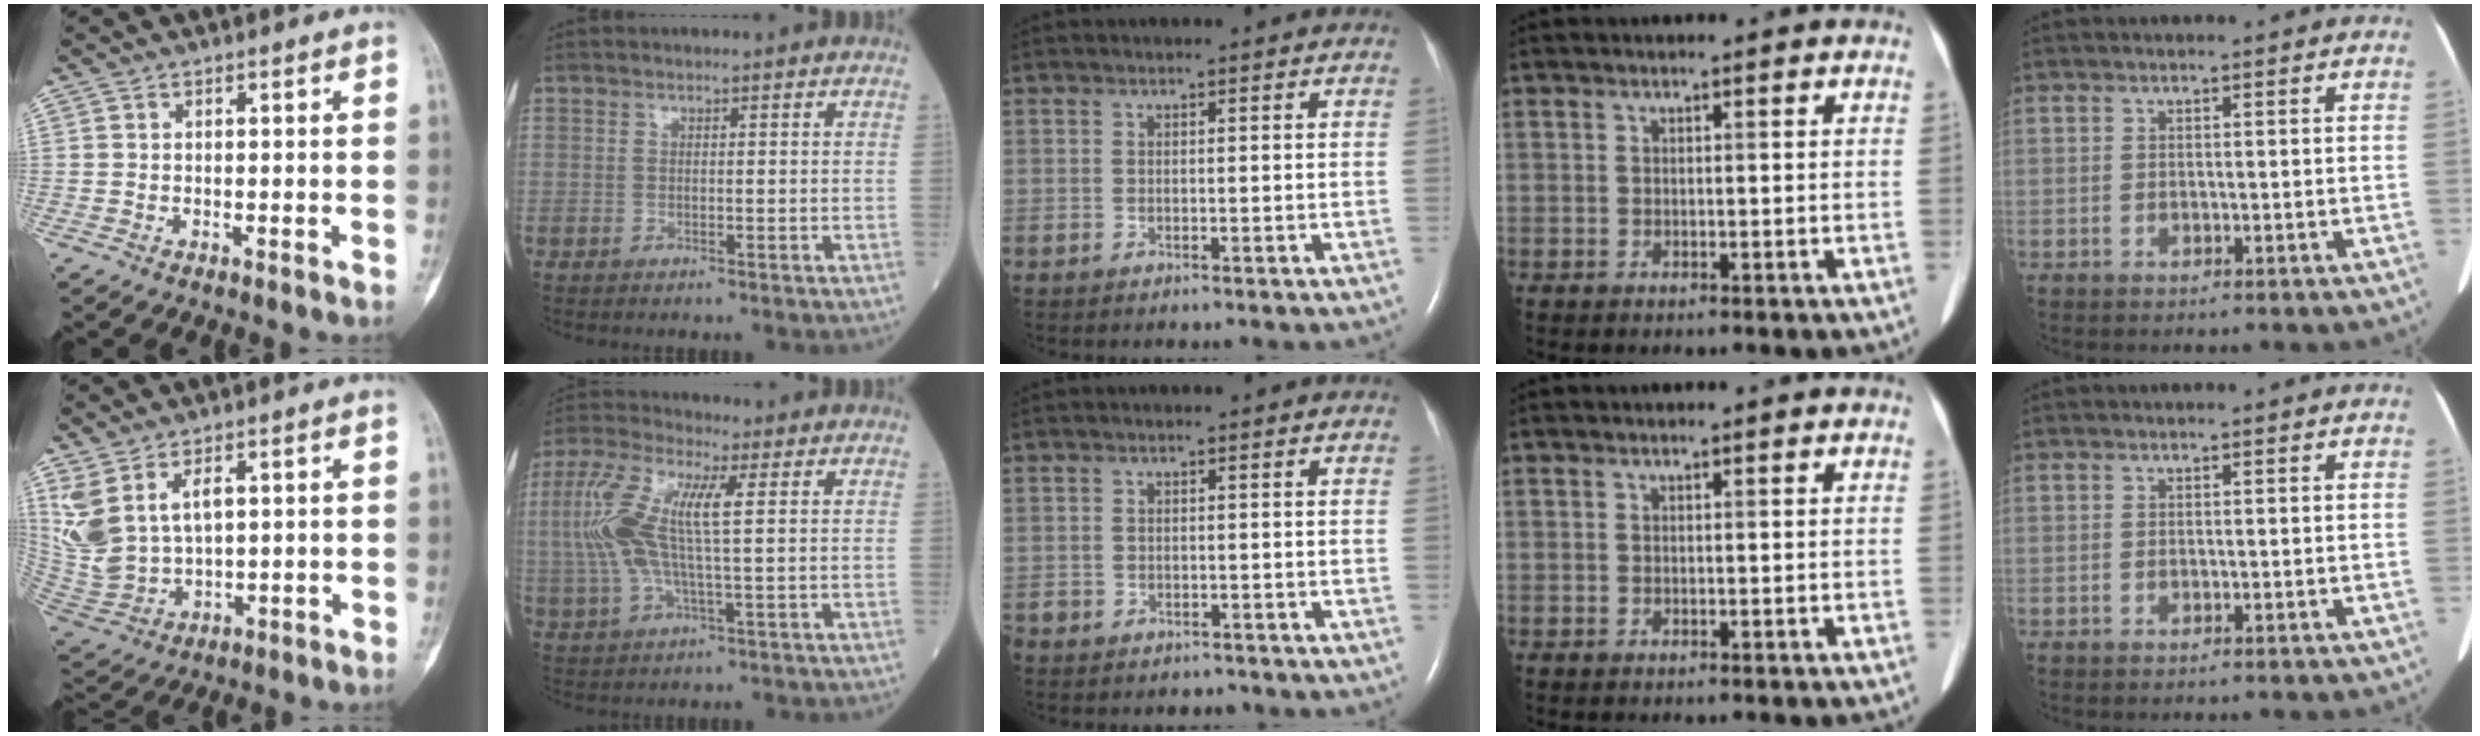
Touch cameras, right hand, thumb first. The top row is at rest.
{"thumb": {"total": 11.5, "force": [4.4, 6.8, 8.2], "torque": [-0.170, -0.014, 0.111]}, "index": {"total": 11.5, "force": [1.8, 2.5, 11.1], "torque": [-0.259, 0.020, 0.032]}, "middle": {"total": 4.3, "force": [-3.4, 2.6, 0.3], "torque": [-0.009, 0.006, -0.054]}}